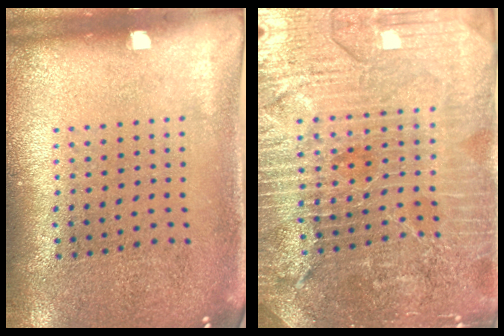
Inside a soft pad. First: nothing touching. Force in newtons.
{"total": 5.0, "press": 4.6, "slide": 1.9}